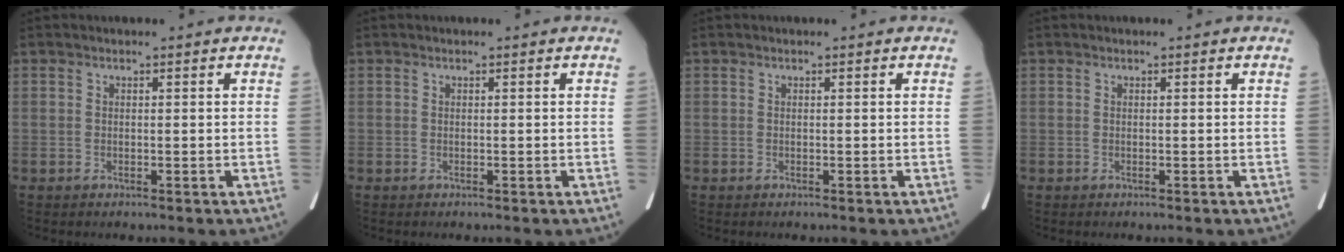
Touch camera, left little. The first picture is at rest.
{"total": 0.0}
{"total": 0.0}
{"total": 0.0}